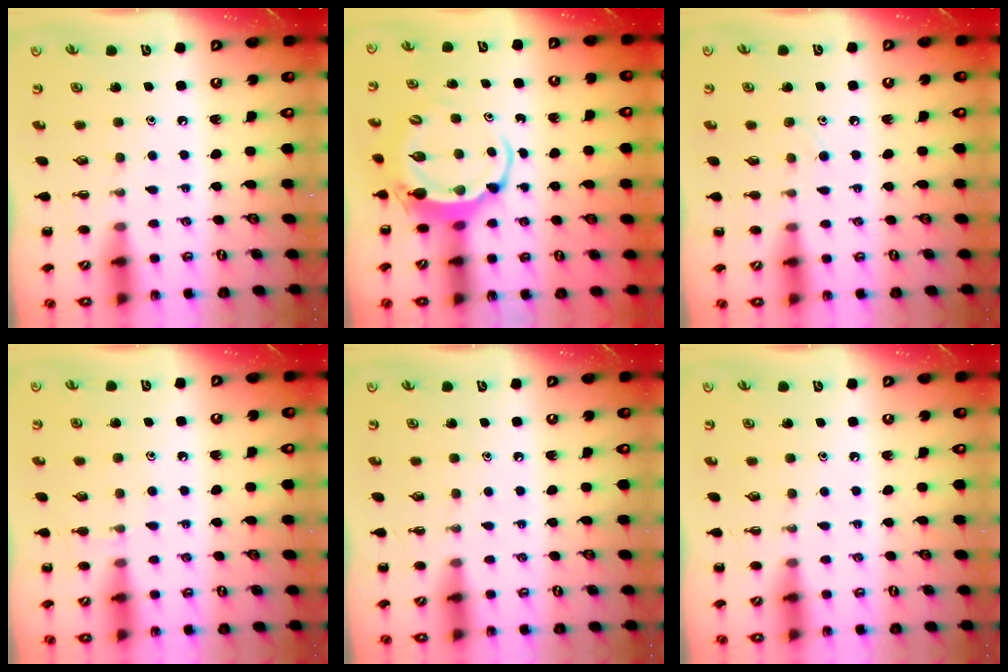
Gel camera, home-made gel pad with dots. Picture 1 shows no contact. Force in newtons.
{"total": 6.3, "press": 6.2, "slide": 1.2}
{"total": 5.8, "press": 5.3, "slide": 2.3}
{"total": 5.2, "press": 4.9, "slide": 1.6}
{"total": 0.0}
{"total": 0.0}